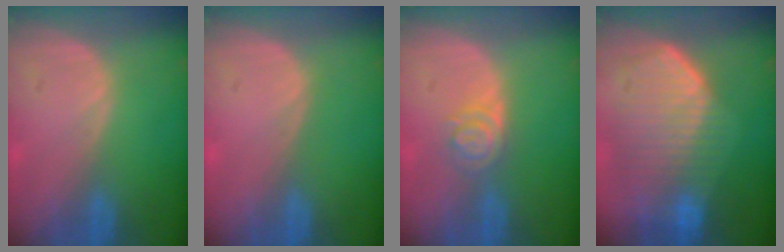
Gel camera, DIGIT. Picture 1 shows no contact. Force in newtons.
{"total": 0.0}
{"total": 4.0, "press": 3.6, "slide": 1.6}
{"total": 10.8, "press": 9.4, "slide": 5.3}